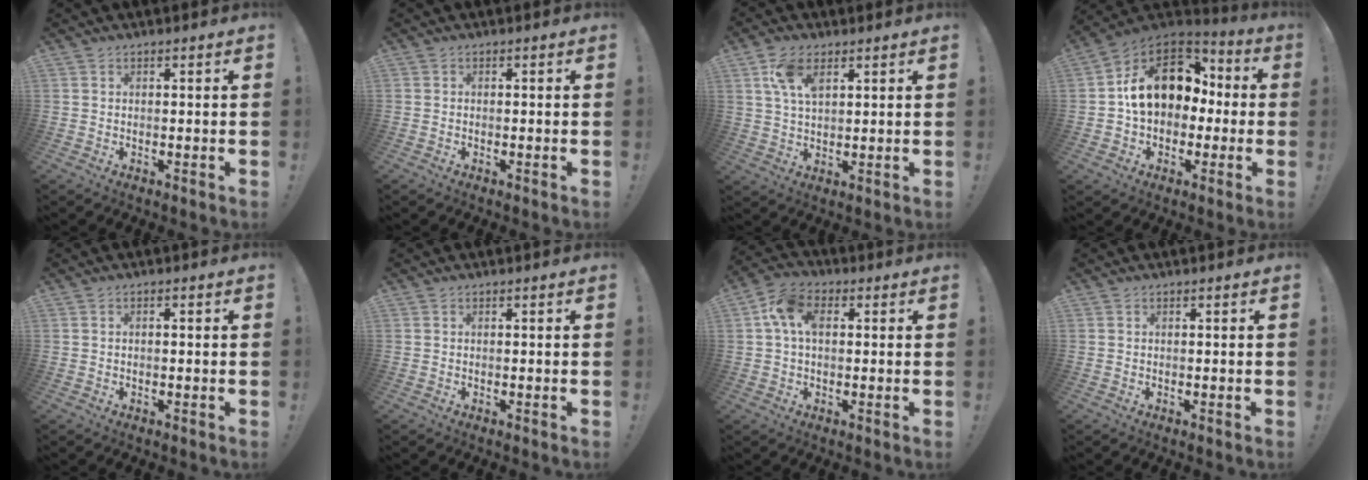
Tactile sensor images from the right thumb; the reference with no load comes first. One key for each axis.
{"total": 0.6, "fx": -0.5, "fy": 0.4, "fz": 0.0, "tx": -0.002, "ty": 0.002, "tz": -0.008}
{"total": 8.9, "fx": 4.1, "fy": 4.8, "fz": 6.3, "tx": -0.116, "ty": -0.004, "tz": 0.076}
{"total": 18.1, "fx": 4.1, "fy": 13.3, "fz": 11.6, "tx": -0.166, "ty": 0.002, "tz": 0.082}
{"total": 0.8, "fx": -0.4, "fy": 0.4, "fz": 0.6, "tx": -0.011, "ty": 0.003, "tz": -0.008}
{"total": 0.0}
{"total": 9.8, "fx": 1.9, "fy": 6.4, "fz": 7.2, "tx": -0.141, "ty": 0.012, "tz": 0.039}
{"total": 0.0}